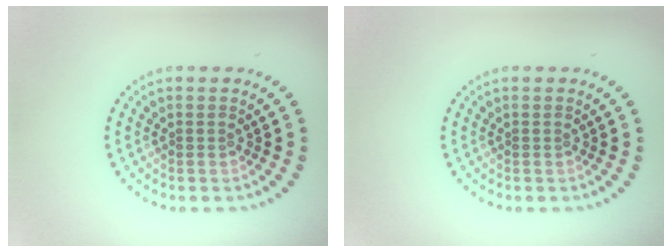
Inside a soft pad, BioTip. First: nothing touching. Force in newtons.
{"total": 0.0}